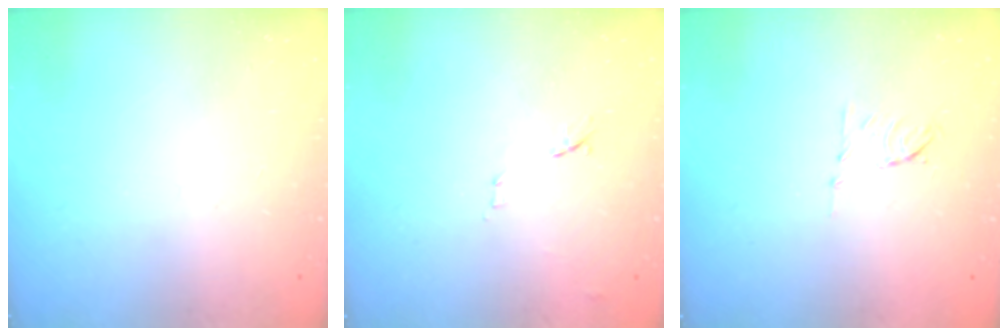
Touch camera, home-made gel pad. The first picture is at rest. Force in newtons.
{"total": 7.5, "press": 7.5, "slide": 0.8}
{"total": 5.8, "press": 5.7, "slide": 1.1}